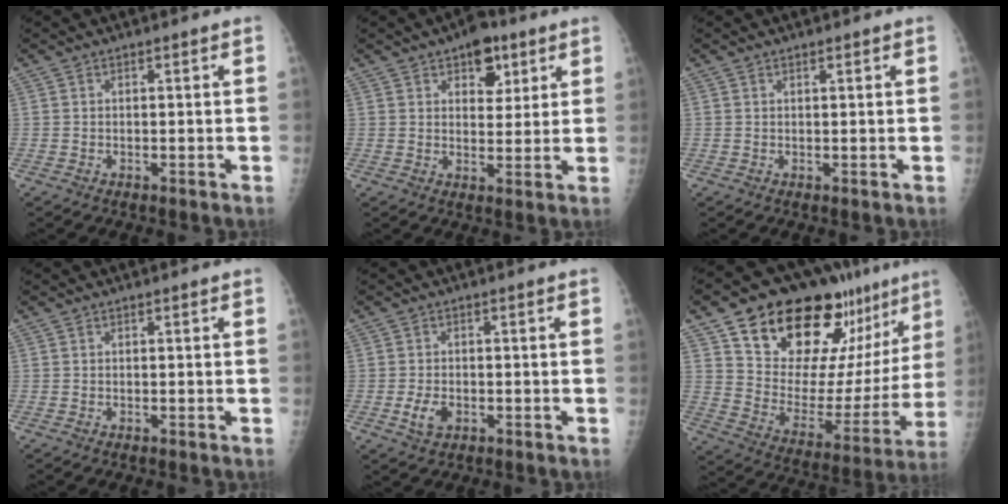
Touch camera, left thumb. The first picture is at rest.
{"total": 10.4, "force": [5.8, 5.7, 6.5], "torque": [-0.059, -0.024, 0.082]}
{"total": 0.7, "force": [0.5, 0.2, 0.3], "torque": [-0.005, -0.003, 0.008]}
{"total": 0.0}
{"total": 3.6, "force": [-1.1, 2.4, 2.4], "torque": [-0.044, 0.001, -0.017]}
{"total": 27.0, "force": [18.4, 11.4, 16.1], "torque": [-0.195, -0.078, 0.279]}